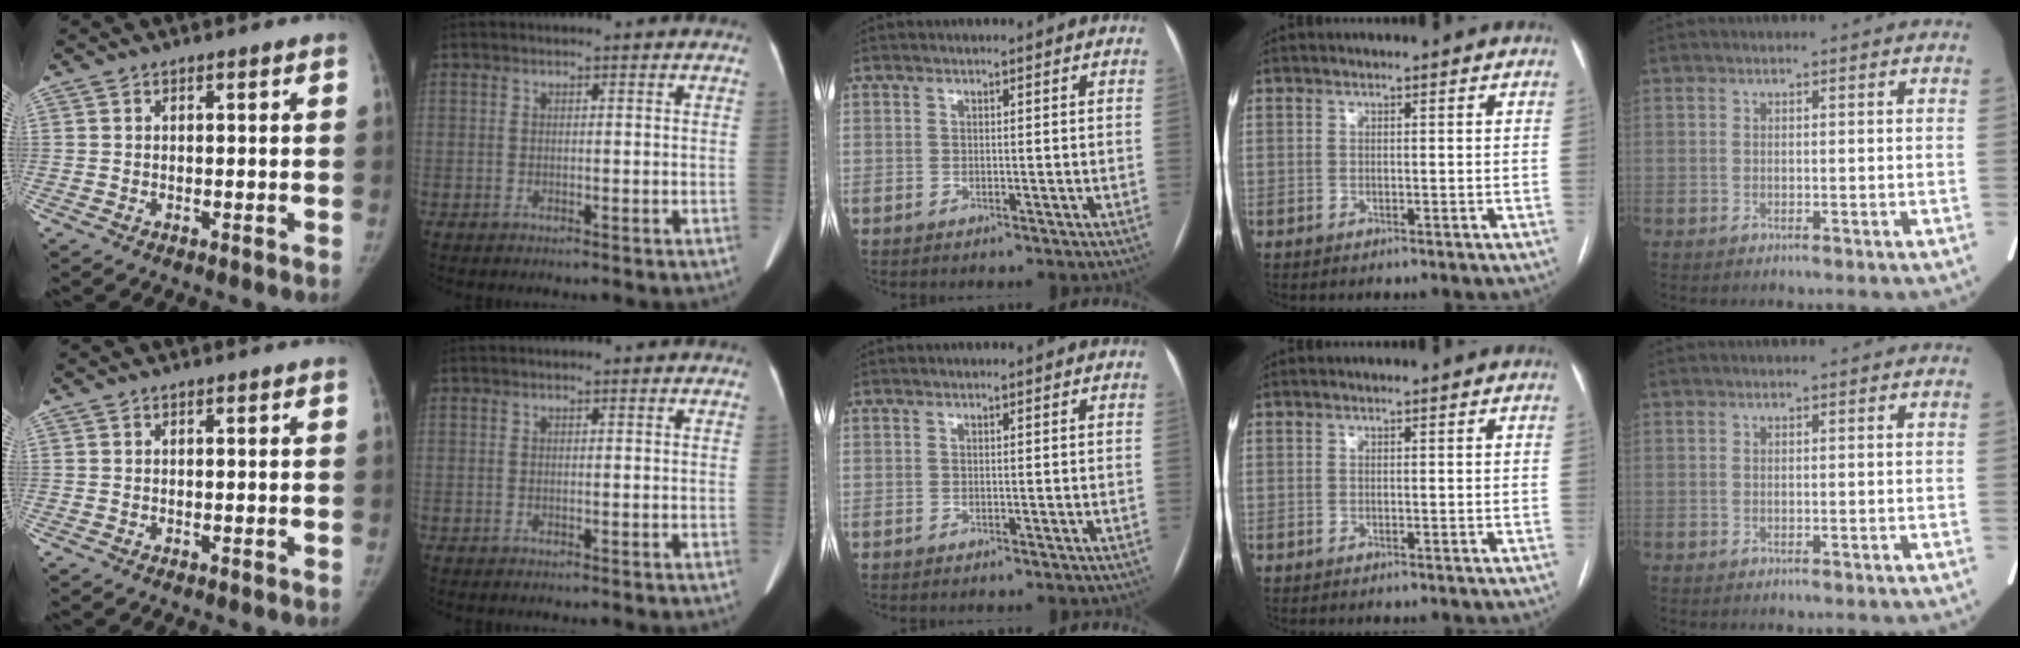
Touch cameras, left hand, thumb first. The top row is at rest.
{}